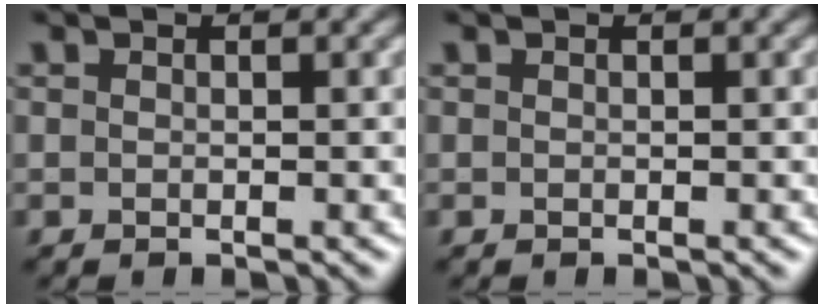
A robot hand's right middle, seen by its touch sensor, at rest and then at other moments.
{"total": 0.0}